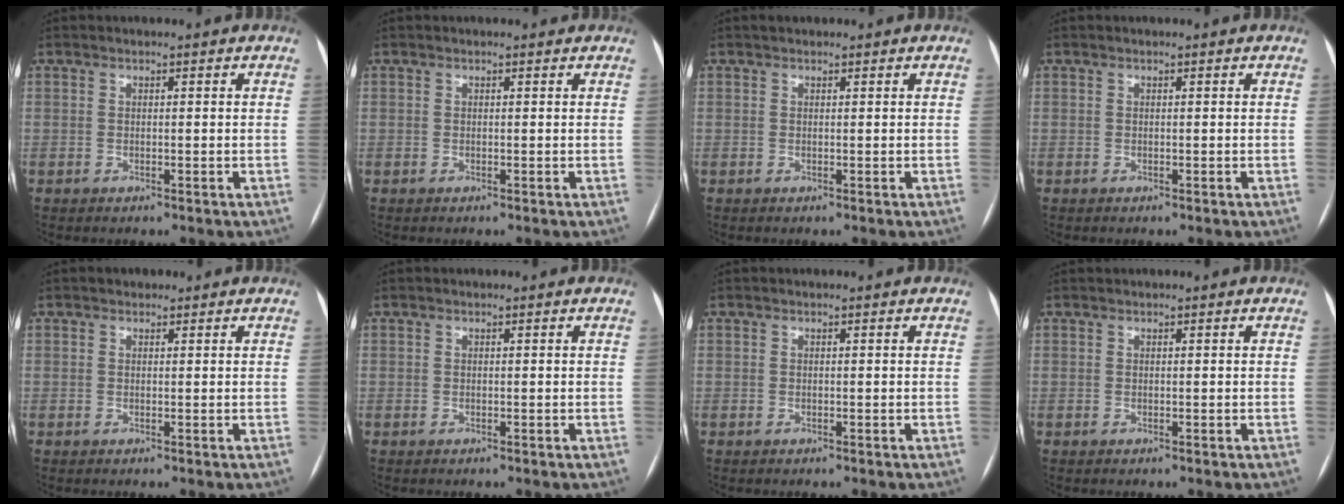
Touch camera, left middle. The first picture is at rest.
{"total": 0.6, "force": [0.6, 0.2, 0.1], "torque": [-0.008, 0.004, 0.004]}
{"total": 0.8, "force": [0.7, 0.4, 0.2], "torque": [-0.009, 0.012, 0.012]}
{"total": 0.0}
{"total": 0.9, "force": [0.6, 0.6, 0.1], "torque": [0.001, 0.000, 0.005]}
{"total": 0.0}
{"total": 0.0}
{"total": 0.0}